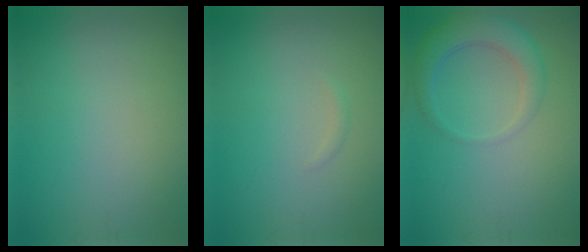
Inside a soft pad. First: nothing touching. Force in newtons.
{"total": 0.5, "press": 0.5, "slide": 0.0}
{"total": 4.0, "press": 3.9, "slide": 0.3}